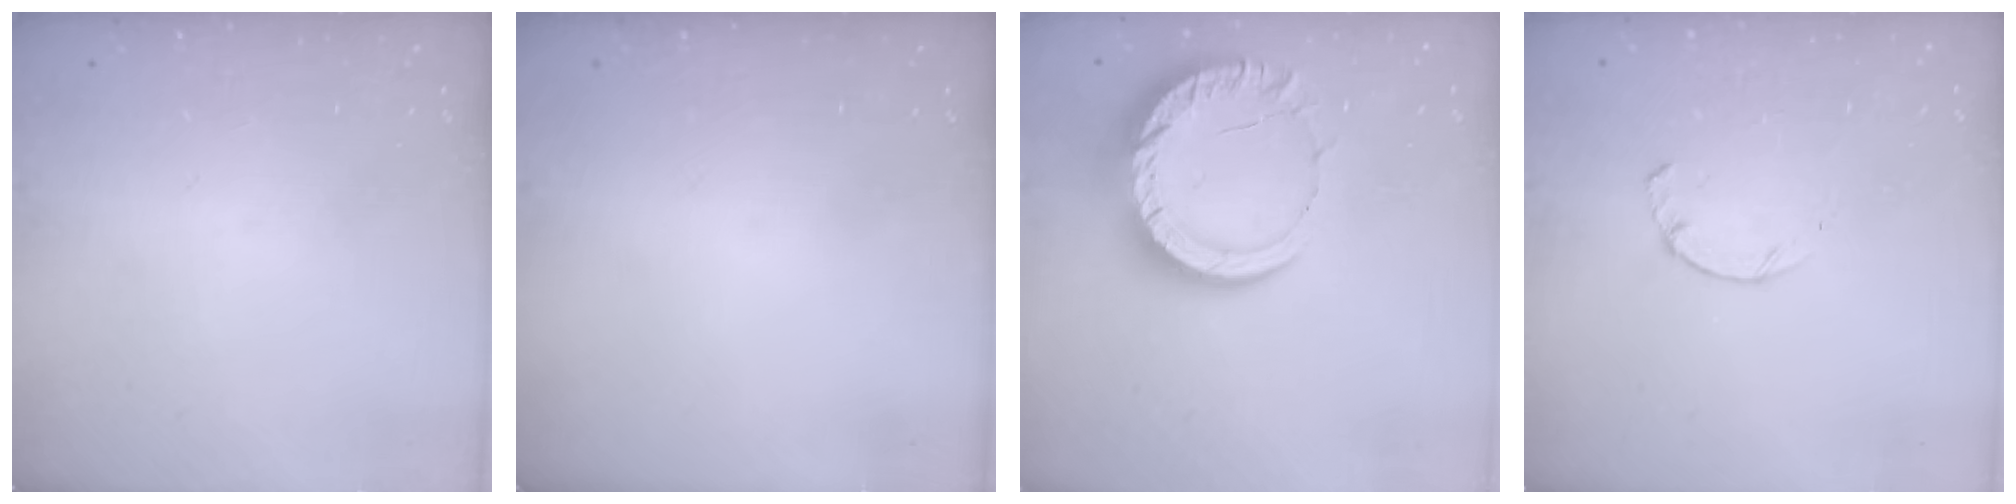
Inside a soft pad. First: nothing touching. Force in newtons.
{"total": 0.0}
{"total": 14.8, "press": 14.8, "slide": 0.8}
{"total": 1.7, "press": 1.6, "slide": 0.4}